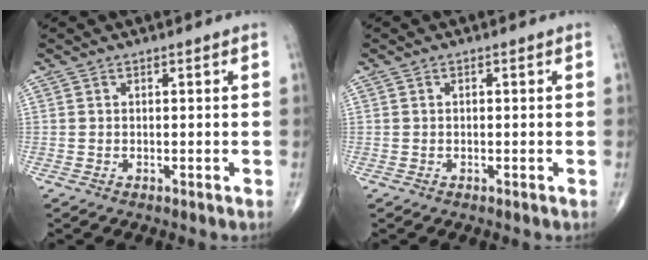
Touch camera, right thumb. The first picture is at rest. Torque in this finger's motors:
{"motor_torque": [-0.19, -0.08, 0.14, 0.06, -0.02]}